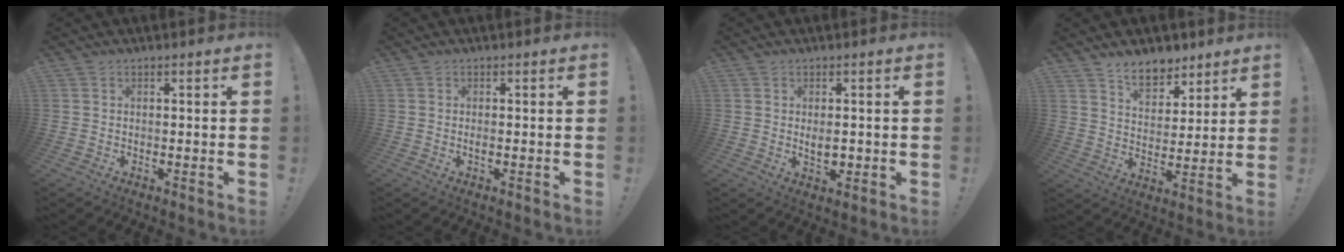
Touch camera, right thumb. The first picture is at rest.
{"total": 0.8, "force": [-0.3, 0.1, 0.8], "torque": [-0.006, -0.004, -0.008]}
{"total": 3.6, "force": [0.2, 2.1, 2.9], "torque": [-0.034, -0.002, 0.001]}
{"total": 9.4, "force": [7.1, 5.3, 3.1], "torque": [-0.044, -0.048, 0.136]}